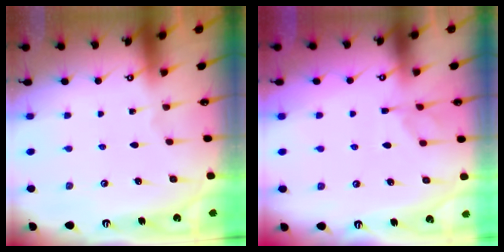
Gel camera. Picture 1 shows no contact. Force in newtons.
{"total": 1.4, "press": 0.0, "slide": 1.4}